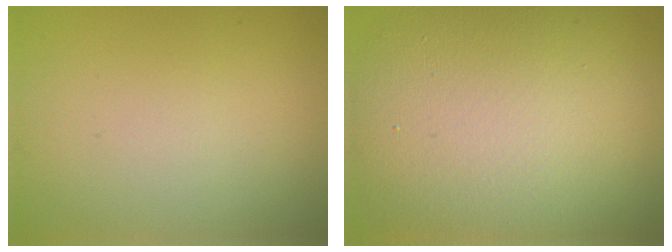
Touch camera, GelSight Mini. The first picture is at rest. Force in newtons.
{"total": 15.8, "press": 15.8, "slide": 0.6}